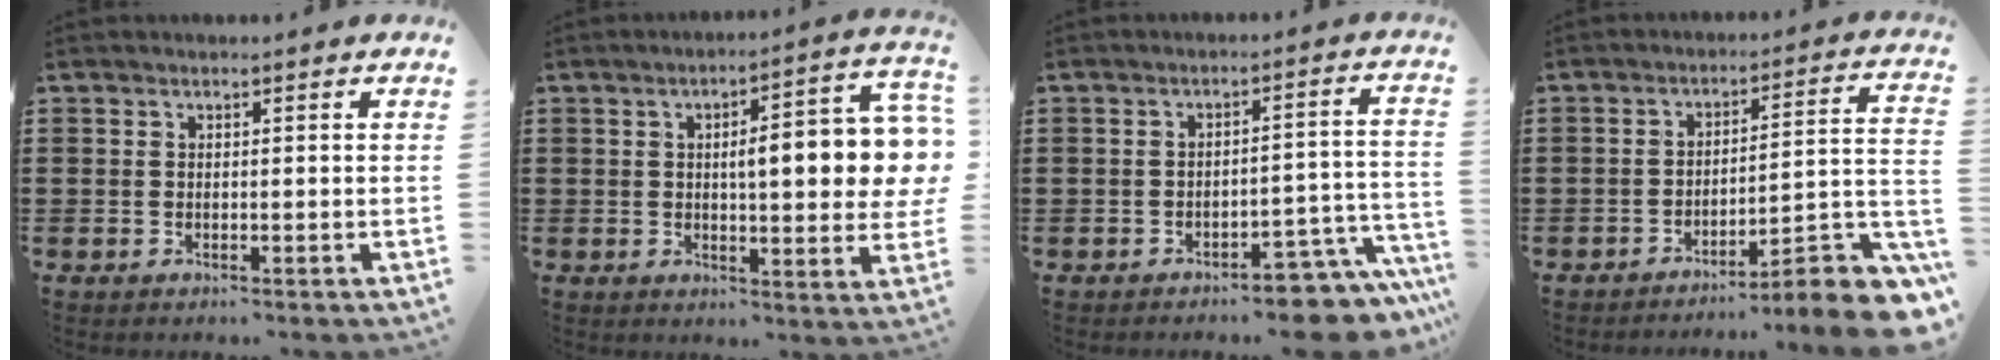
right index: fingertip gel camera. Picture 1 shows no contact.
{"total": 9.7, "force": [1.5, 2.4, 9.2], "torque": [-0.137, -0.008, 0.016]}
{"total": 5.6, "force": [-5.1, 0.7, 2.1], "torque": [-0.031, 0.005, -0.095]}
{"total": 6.1, "force": [-5.0, 0.1, 3.4], "torque": [-0.051, -0.013, -0.099]}